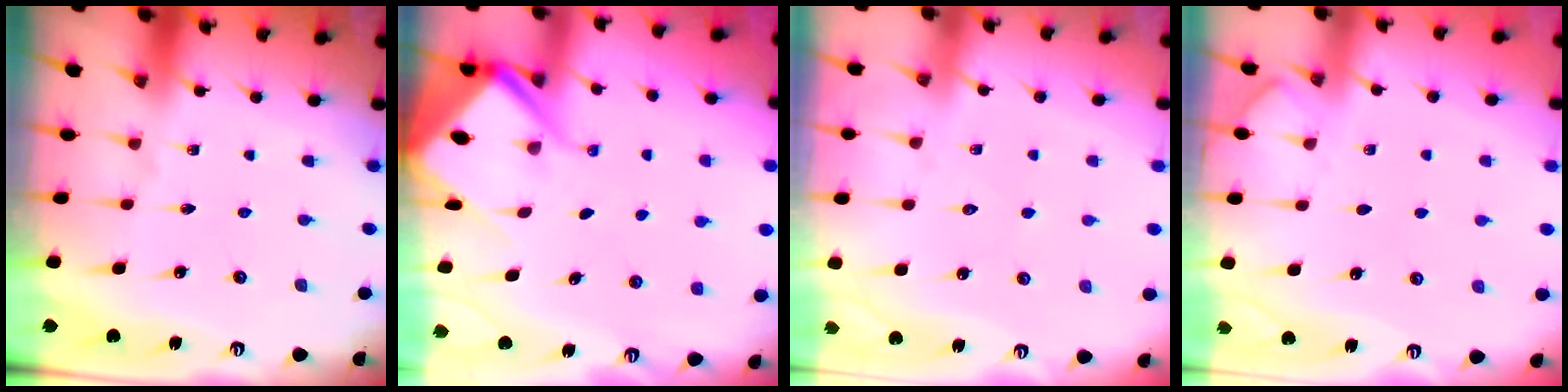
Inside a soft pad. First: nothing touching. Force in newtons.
{"total": 6.6, "press": 6.6, "slide": 0.5}
{"total": 5.1, "press": 5.0, "slide": 0.6}
{"total": 2.4, "press": 2.4, "slide": 0.4}